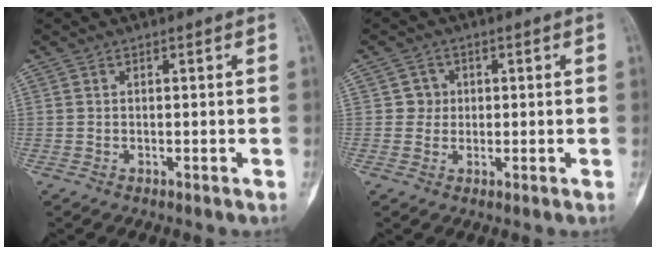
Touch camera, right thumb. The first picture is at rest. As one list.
[{"total": 2.8, "force": [0.4, 2.8, 0.2], "torque": [0.017, 0.005, 0.001]}]